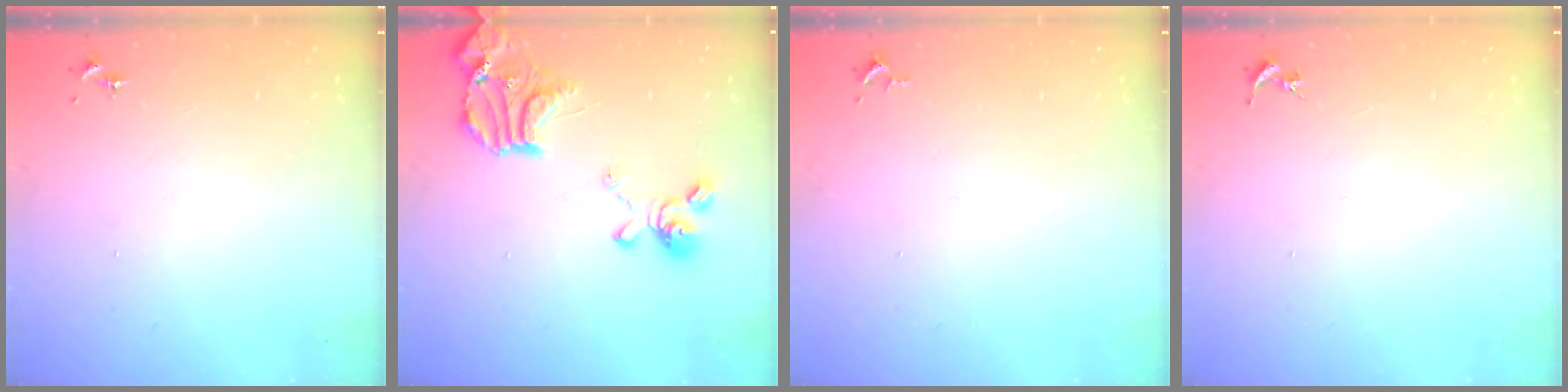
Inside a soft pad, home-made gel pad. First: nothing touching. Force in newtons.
{"total": 19.3, "press": 19.2, "slide": 2.2}
{"total": 2.6, "press": 2.6, "slide": 0.4}
{"total": 0.0}